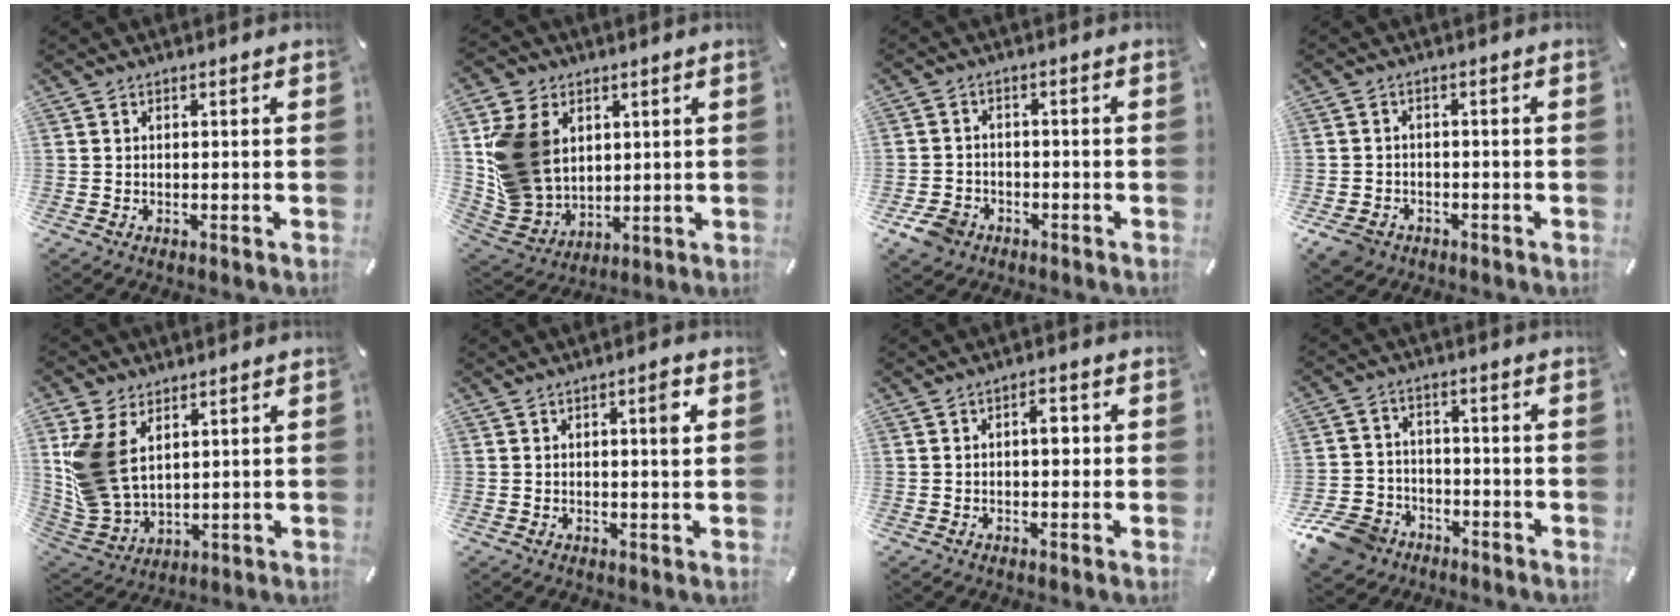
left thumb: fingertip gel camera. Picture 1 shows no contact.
{"total": 16.6, "force": [4.4, 13.8, 8.1], "torque": [-0.194, -0.018, 0.089]}
{"total": 5.6, "force": [-3.1, 4.2, 2.0], "torque": [-0.054, 0.012, -0.061]}
{"total": 4.1, "force": [-2.6, 3.0, 1.1], "torque": [-0.035, 0.009, -0.054]}
{"total": 13.1, "force": [4.6, 9.5, 7.8], "torque": [-0.196, -0.011, 0.088]}
{"total": 3.8, "force": [1.1, 0.8, 3.5], "torque": [-0.039, -0.008, 0.008]}
{"total": 3.9, "force": [0.4, 2.0, 3.3], "torque": [-0.041, 0.000, -0.002]}
{"total": 9.8, "force": [-6.3, 7.1, 2.4], "torque": [-0.062, 0.049, -0.118]}